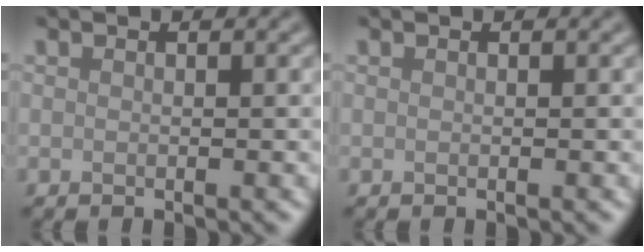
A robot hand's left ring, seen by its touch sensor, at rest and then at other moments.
{"total": 0.0}